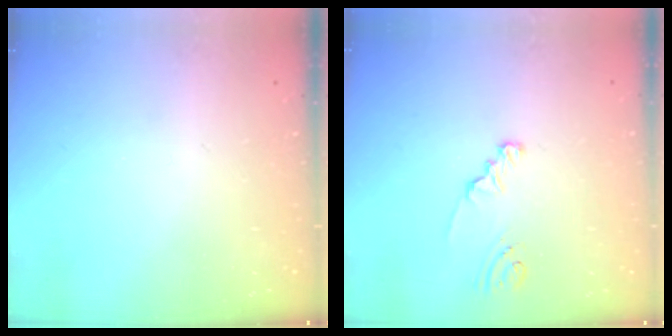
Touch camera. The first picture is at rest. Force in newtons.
{"total": 1.9, "press": 1.9, "slide": 0.3}